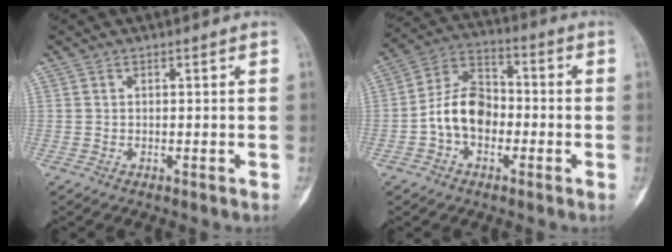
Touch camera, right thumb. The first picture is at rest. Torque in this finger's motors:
{"motor_torque": [1.61, 1.37, 0.80, -0.60, 0.08]}